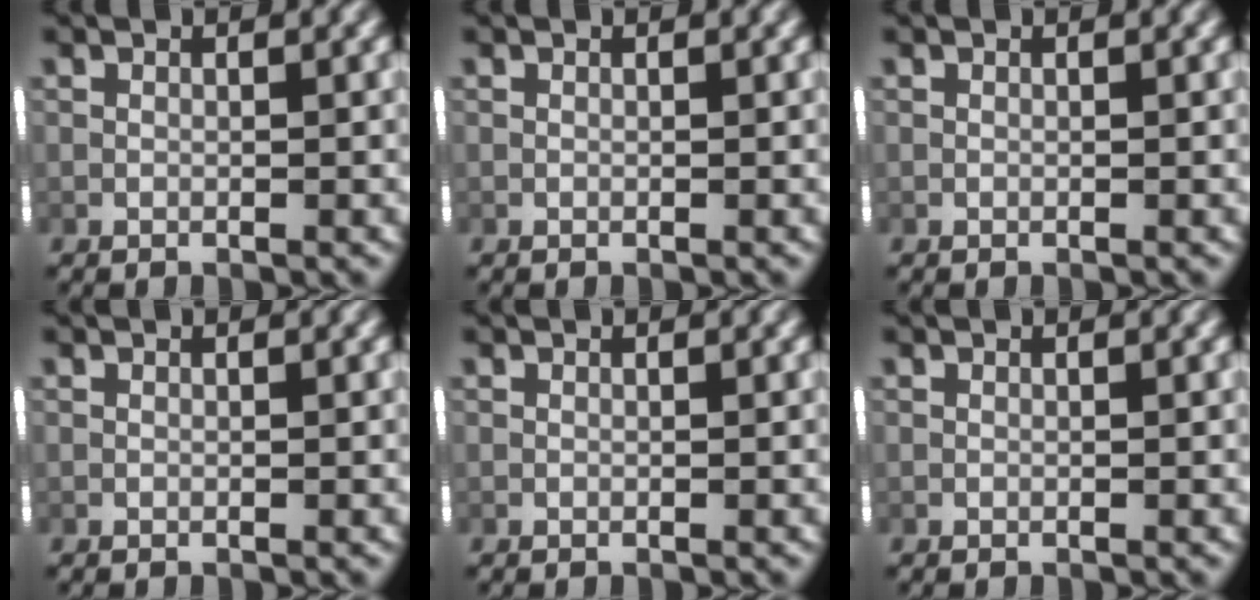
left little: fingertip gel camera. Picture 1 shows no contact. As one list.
[{"total": 0.0}, {"total": 0.0}, {"total": 0.0}, {"total": 0.0}, {"total": 0.0}]